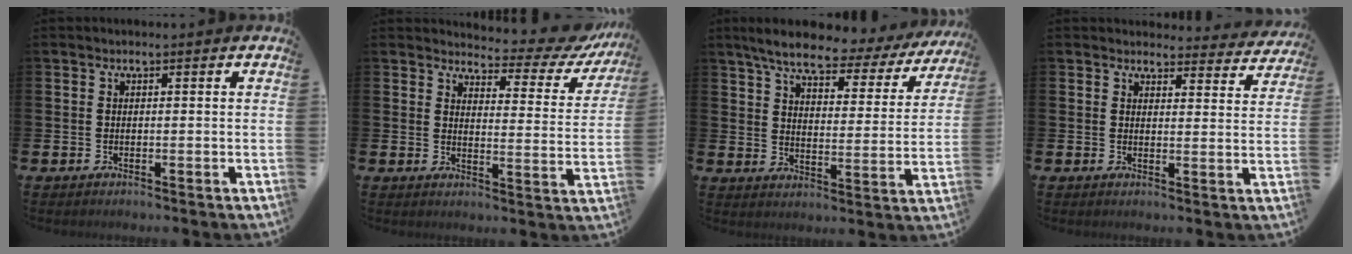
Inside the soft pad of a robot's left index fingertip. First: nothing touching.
{"total": 4.3, "force": [4.0, 1.4, 0.9], "torque": [-0.020, -0.045, 0.057]}
{"total": 7.3, "force": [6.2, 1.6, 3.4], "torque": [-0.089, -0.037, 0.100]}
{"total": 3.2, "force": [3.1, 0.8, 0.0], "torque": [0.001, -0.022, 0.053]}